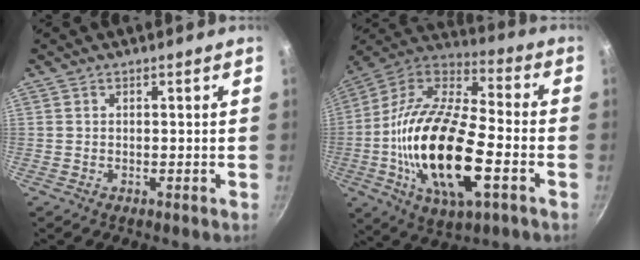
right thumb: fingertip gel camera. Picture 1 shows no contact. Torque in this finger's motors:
{"motor_torque": [-0.08, 2.15, 2.21, -0.56, 0.37]}